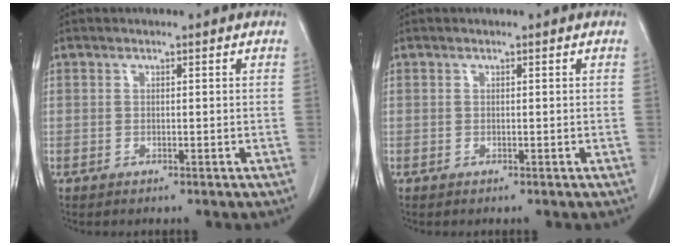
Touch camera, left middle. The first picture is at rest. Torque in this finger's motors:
{"motor_torque": [-0.05, 0.05, 0.00, 0.00]}